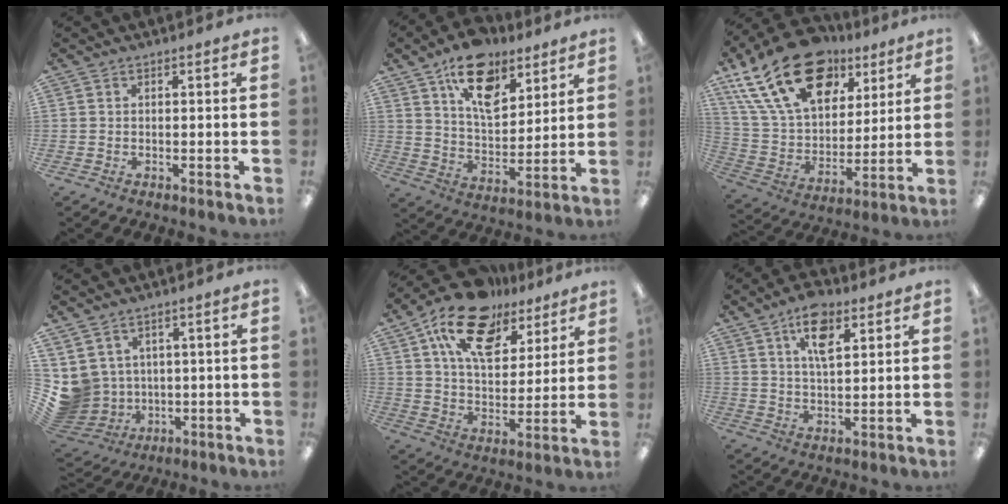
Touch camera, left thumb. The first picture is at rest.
{"total": 16.1, "force": [10.4, 8.5, 8.9], "torque": [-0.137, -0.046, 0.184]}
{"total": 25.2, "force": [13.7, 15.4, 14.4], "torque": [-0.269, -0.063, 0.248]}
{"total": 7.0, "force": [2.2, 6.6, 0.9], "torque": [-0.073, -0.025, 0.049]}
{"total": 18.2, "force": [11.7, 9.9, 9.8], "torque": [-0.181, -0.053, 0.211]}
{"total": 9.9, "force": [5.4, 4.8, 6.8], "torque": [-0.112, -0.010, 0.092]}